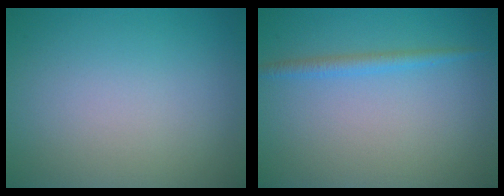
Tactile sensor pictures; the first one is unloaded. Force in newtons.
{"total": 1.5, "press": 1.5, "slide": 0.1}